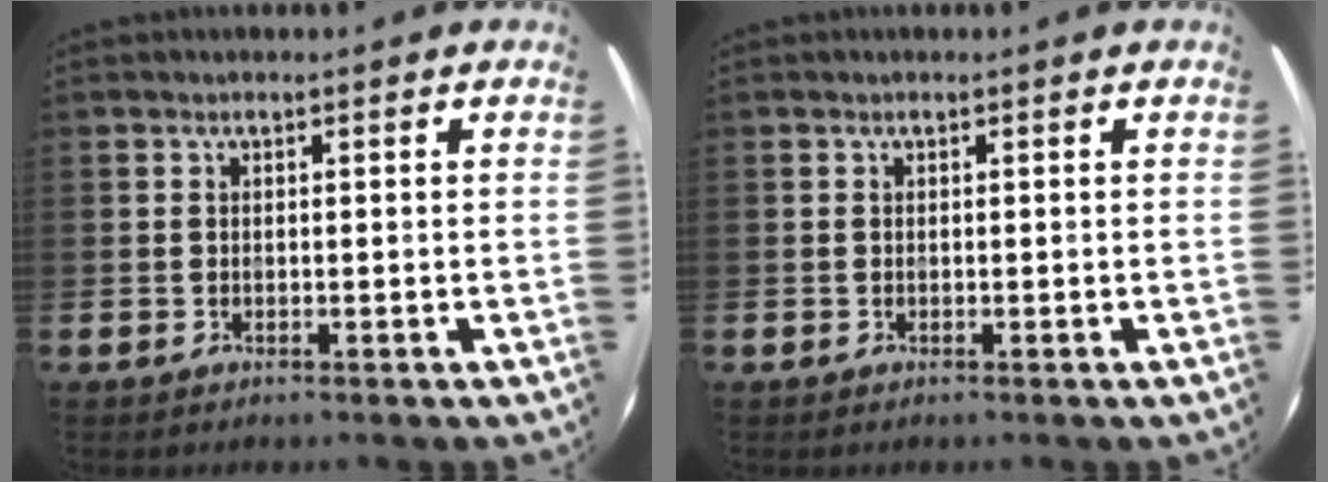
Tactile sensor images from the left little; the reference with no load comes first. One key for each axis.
{"total": 0.0}